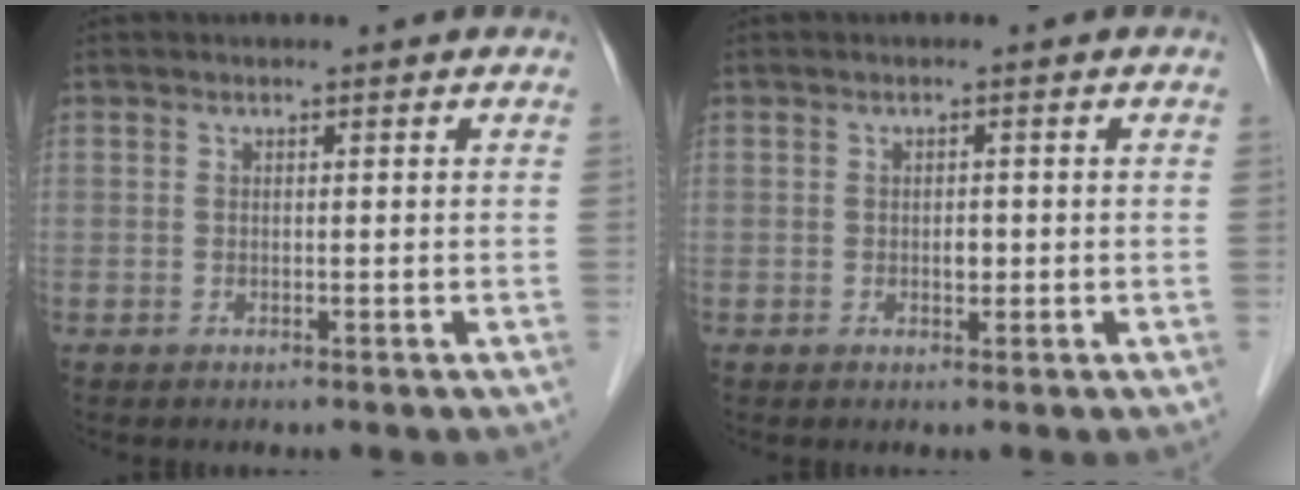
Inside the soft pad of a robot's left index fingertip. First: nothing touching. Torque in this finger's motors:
{"motor_torque": [0.08, 0.05, 0.00, 0.00]}